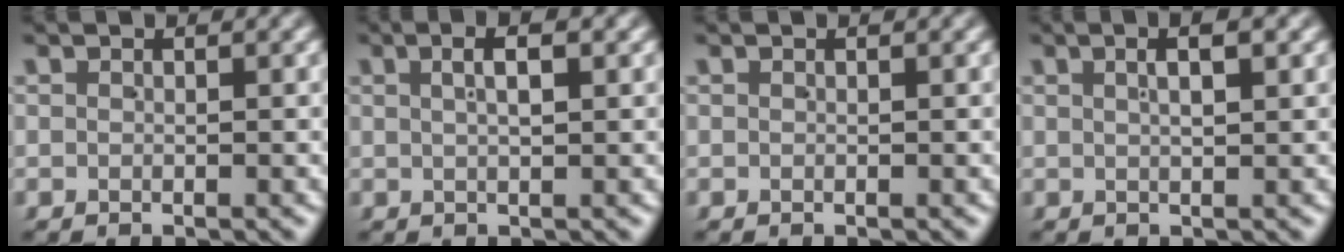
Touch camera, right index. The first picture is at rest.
{"total": 2.5, "force": [0.9, 0.4, 2.3], "torque": [-0.025, 0.011, 0.012]}
{"total": 0.0}
{"total": 2.3, "force": [0.9, 0.2, 2.1], "torque": [-0.023, 0.010, 0.014]}